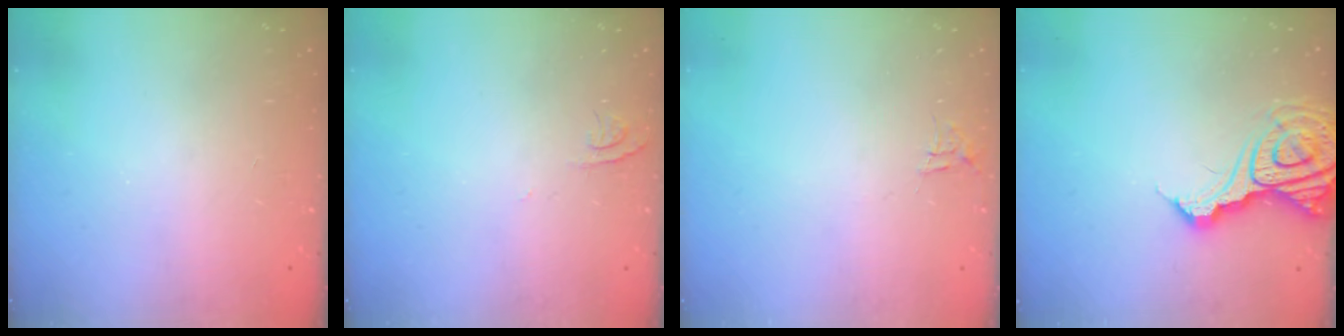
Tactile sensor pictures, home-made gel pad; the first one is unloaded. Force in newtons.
{"total": 4.3, "press": 4.3, "slide": 0.5}
{"total": 4.2, "press": 4.1, "slide": 0.3}
{"total": 13.5, "press": 13.4, "slide": 1.5}